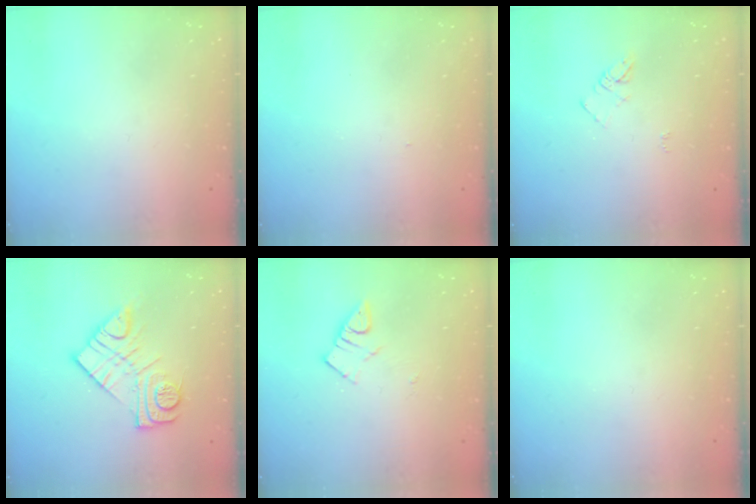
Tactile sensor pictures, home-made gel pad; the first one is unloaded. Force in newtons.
{"total": 3.1, "press": 3.1, "slide": 0.5}
{"total": 3.8, "press": 3.8, "slide": 0.4}
{"total": 12.3, "press": 12.2, "slide": 0.8}
{"total": 2.8, "press": 2.7, "slide": 0.3}
{"total": 0.0}